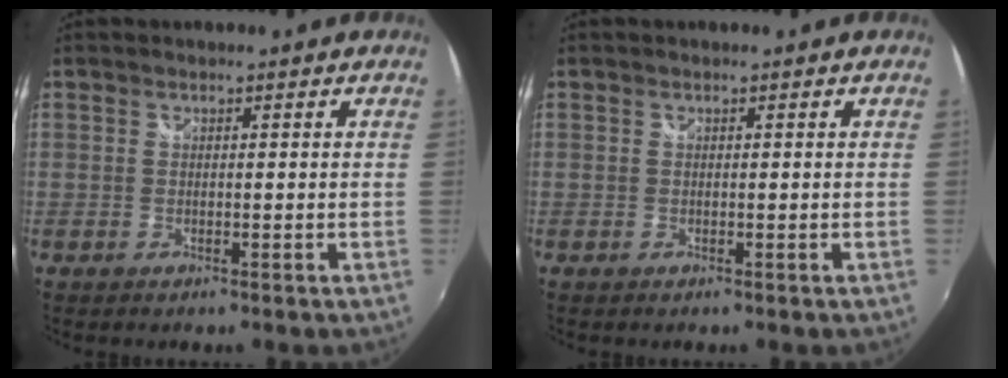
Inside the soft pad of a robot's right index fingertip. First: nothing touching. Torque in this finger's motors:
{"motor_torque": [0.00, 0.01, -0.02, 0.00]}